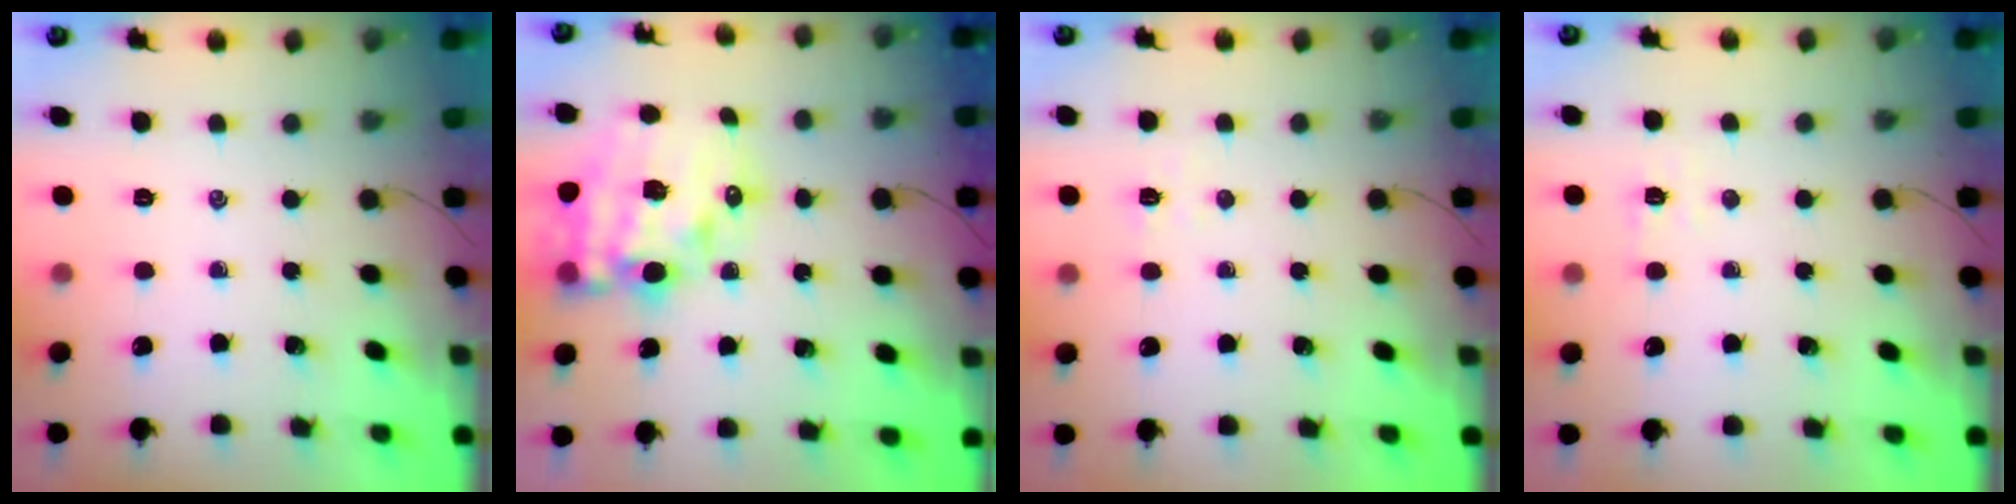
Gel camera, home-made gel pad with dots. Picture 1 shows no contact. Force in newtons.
{"total": 18.1, "press": 17.5, "slide": 4.6}
{"total": 2.9, "press": 2.8, "slide": 0.9}
{"total": 2.3, "press": 2.1, "slide": 0.8}